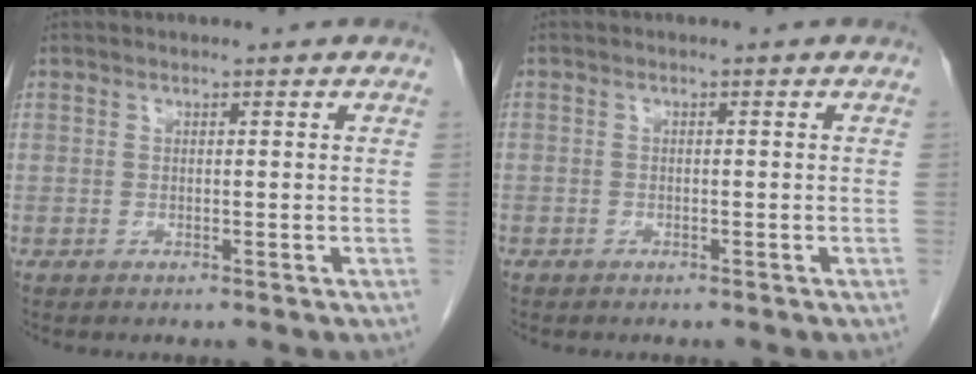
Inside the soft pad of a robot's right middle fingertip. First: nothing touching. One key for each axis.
{"total": 0.8, "fx": -0.6, "fy": 0.5, "fz": 0.1, "tx": -0.008, "ty": 0.003, "tz": -0.011}